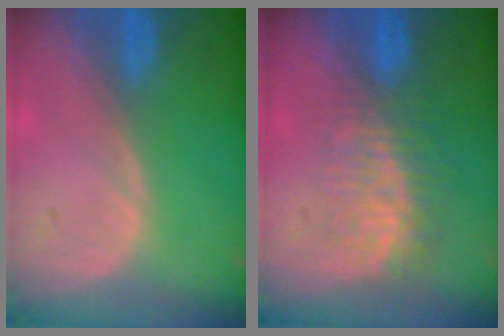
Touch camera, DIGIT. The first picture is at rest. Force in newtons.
{"total": 8.1, "press": 7.4, "slide": 3.2}